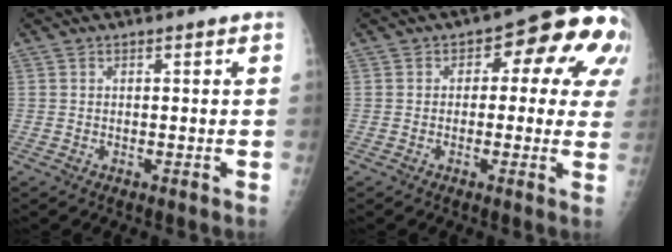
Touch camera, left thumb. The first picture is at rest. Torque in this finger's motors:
{"motor_torque": [0.14, 0.57, 0.05, -0.05, 0.07]}